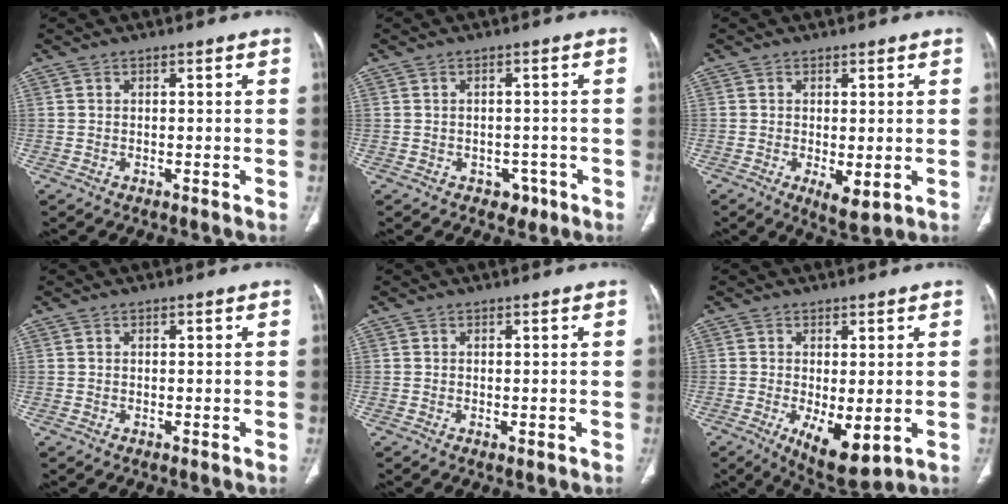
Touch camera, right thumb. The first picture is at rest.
{"total": 3.2, "force": [-1.5, 2.5, 1.2], "torque": [0.000, 0.008, -0.015]}
{"total": 4.4, "force": [-1.0, 1.7, 4.0], "torque": [-0.067, -0.016, -0.009]}
{"total": 0.0}
{"total": 0.7, "force": [-0.2, 0.3, 0.6], "torque": [-0.013, -0.004, -0.001]}
{"total": 8.7, "force": [-2.1, 3.6, 7.7], "torque": [-0.119, -0.023, -0.021]}